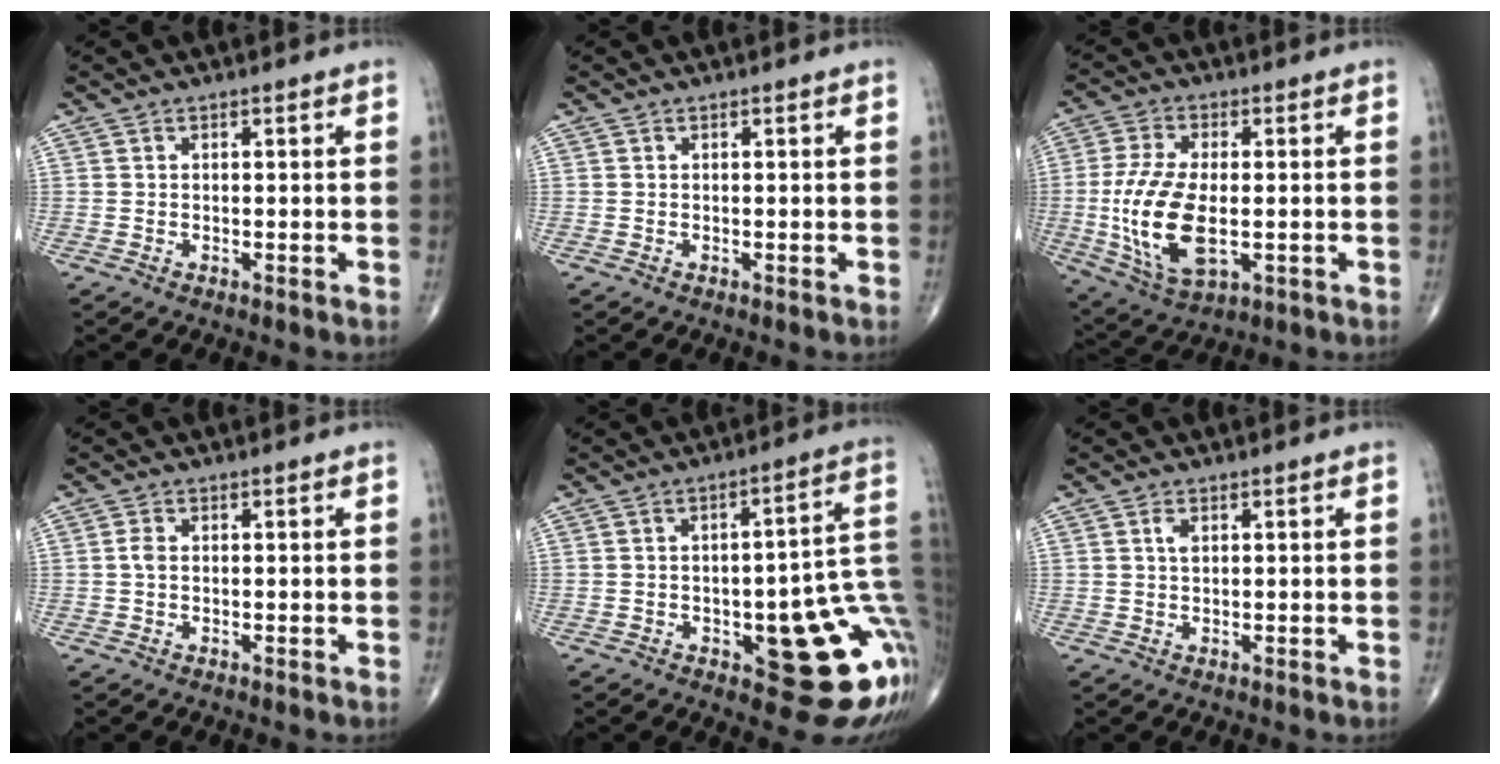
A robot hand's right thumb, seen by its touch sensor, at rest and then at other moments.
{"total": 0.0}
{"total": 15.2, "force": [-1.9, 7.6, 13.0], "torque": [-0.270, -0.008, -0.025]}
{"total": 1.5, "force": [0.0, 0.9, 1.1], "torque": [-0.022, 0.001, -0.003]}
{"total": 20.0, "force": [-3.9, 7.0, 18.3], "torque": [-0.171, 0.024, -0.033]}
{"total": 1.6, "force": [0.5, 0.9, 1.2], "torque": [-0.023, 0.002, 0.010]}